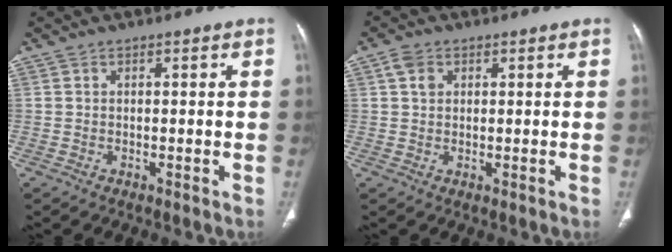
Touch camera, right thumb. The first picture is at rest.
{"total": 2.8, "force": [1.1, 2.1, 1.5], "torque": [-0.023, 0.002, 0.021]}